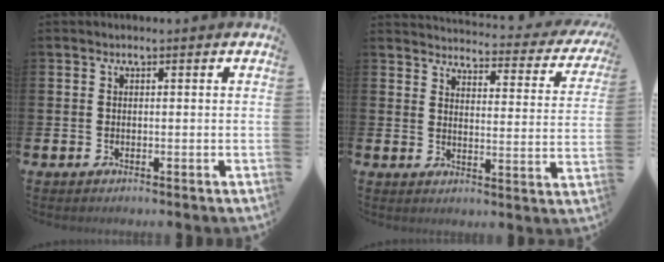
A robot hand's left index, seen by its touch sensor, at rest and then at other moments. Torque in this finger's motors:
{"motor_torque": [0.58, -0.92, 0.09, 0.00]}